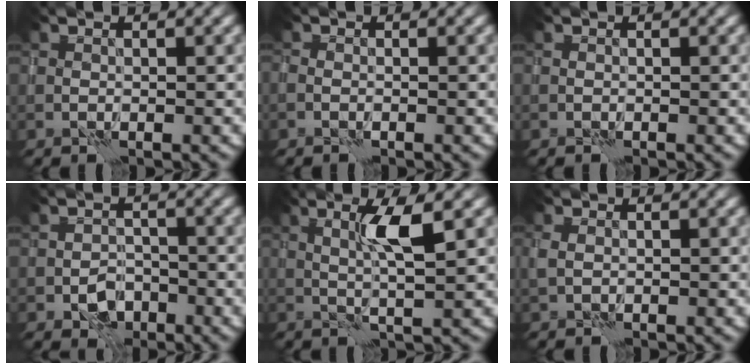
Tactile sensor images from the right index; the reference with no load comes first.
{"total": 0.6, "force": [-0.4, 0.4, 0.2], "torque": [-0.001, -0.001, -0.012]}
{"total": 0.0}
{"total": 2.6, "force": [-1.2, 1.9, 1.3], "torque": [-0.015, 0.000, -0.021]}
{"total": 3.1, "force": [1.2, 0.1, 2.9], "torque": [-0.055, 0.003, 0.023]}
{"total": 1.1, "force": [-0.1, 0.9, 0.6], "torque": [-0.013, 0.001, -0.004]}